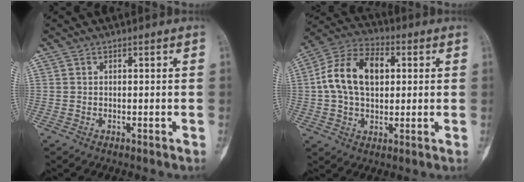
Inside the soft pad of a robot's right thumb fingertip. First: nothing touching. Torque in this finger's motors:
{"motor_torque": [-0.18, 2.01, 0.80, -0.56, 0.12]}